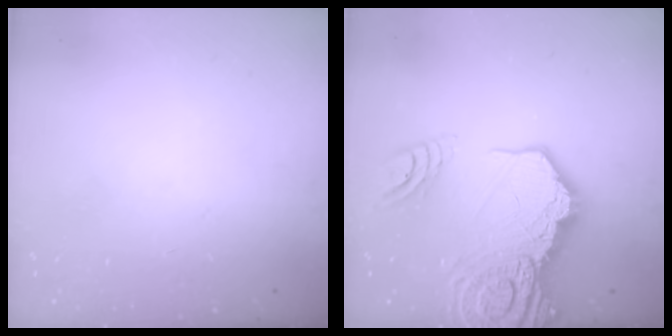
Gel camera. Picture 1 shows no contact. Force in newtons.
{"total": 25.6, "press": 25.4, "slide": 3.6}